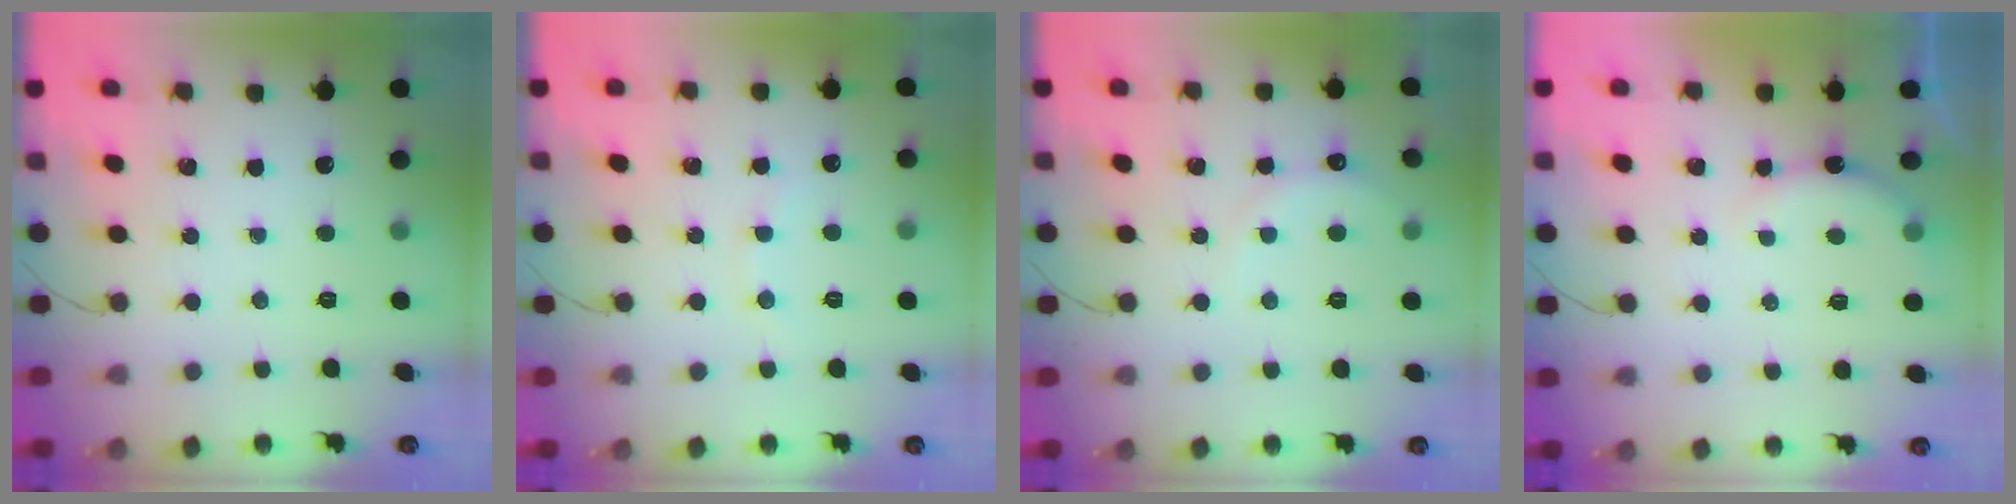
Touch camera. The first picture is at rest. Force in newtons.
{"total": 5.0, "press": 4.8, "slide": 1.2}
{"total": 6.7, "press": 6.6, "slide": 1.3}
{"total": 5.9, "press": 5.8, "slide": 1.0}